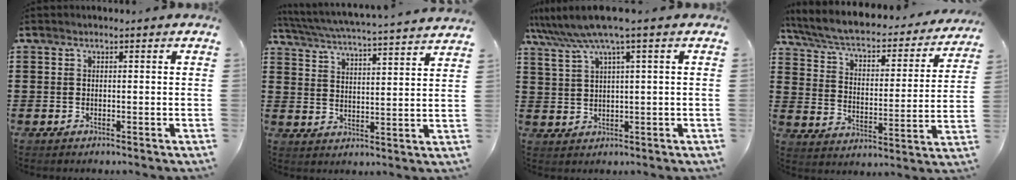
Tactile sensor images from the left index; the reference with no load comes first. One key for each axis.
{"total": 4.7, "fx": 4.4, "fy": -0.7, "fz": 1.5, "tx": -0.050, "ty": -0.038, "tz": 0.071}
{"total": 5.5, "fx": 3.2, "fy": -0.2, "fz": 4.4, "tx": -0.102, "ty": -0.015, "tz": 0.051}
{"total": 4.9, "fx": 4.1, "fy": 0.9, "fz": 2.6, "tx": -0.070, "ty": -0.036, "tz": 0.063}